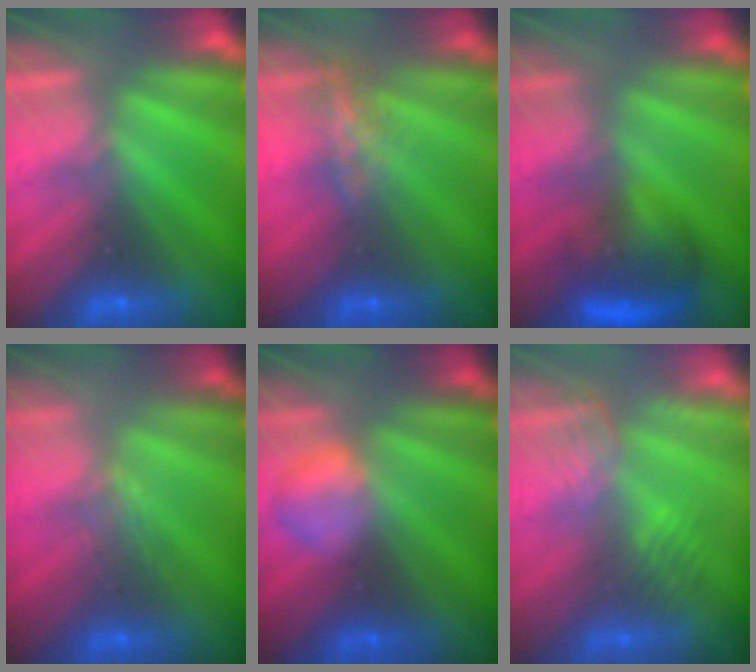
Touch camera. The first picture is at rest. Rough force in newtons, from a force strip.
{"total": 4.8}
{"total": 6.0}
{"total": 2.9}
{"total": 2.2}
{"total": 2.5}